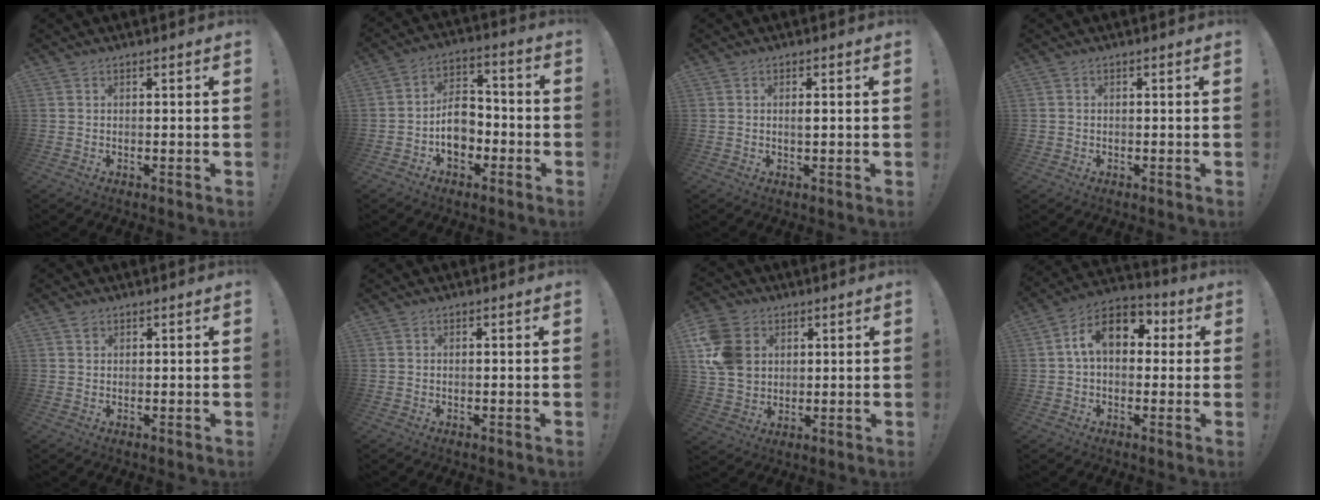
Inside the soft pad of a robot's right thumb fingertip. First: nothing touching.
{"total": 11.1, "force": [-3.3, 8.0, 7.0], "torque": [-0.122, 0.024, -0.056]}
{"total": 1.4, "force": [0.3, 0.2, 1.4], "torque": [-0.020, -0.002, 0.002]}
{"total": 0.9, "force": [-0.2, 0.9, 0.1], "torque": [-0.007, 0.004, -0.002]}
{"total": 1.0, "force": [0.7, 0.6, 0.2], "torque": [0.004, -0.004, 0.014]}
{"total": 0.0}
{"total": 13.9, "force": [3.8, 11.3, 7.2], "torque": [-0.142, -0.007, 0.078]}
{"total": 12.9, "force": [3.3, 8.3, 9.4], "torque": [-0.150, 0.008, 0.061]}